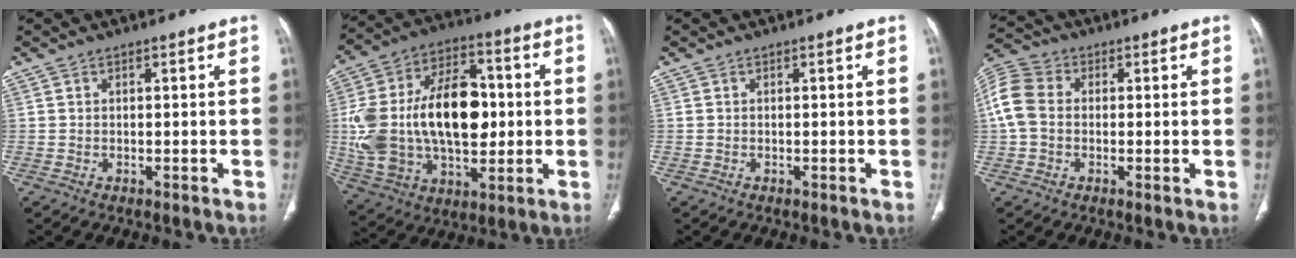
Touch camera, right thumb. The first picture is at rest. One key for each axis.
{"total": 26.5, "fx": 1.3, "fy": 16.0, "fz": 21.0, "tx": -0.388, "ty": 0.014, "tz": 0.034}
{"total": 0.0}
{"total": 8.2, "fx": 0.3, "fy": 6.0, "fz": 5.6, "tx": -0.119, "ty": 0.018, "tz": -0.006}